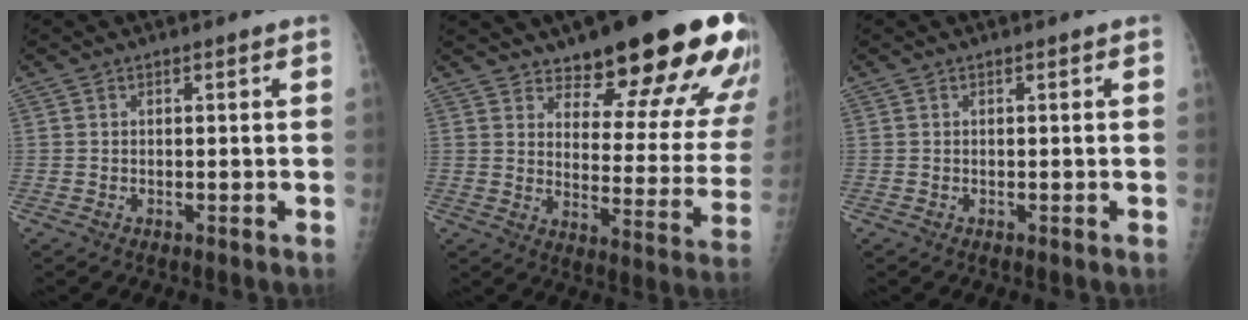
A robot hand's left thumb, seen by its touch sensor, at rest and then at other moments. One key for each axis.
{"total": 22.7, "fx": 16.4, "fy": 6.6, "fz": 14.2, "tx": -0.141, "ty": -0.096, "tz": 0.214}
{"total": 0.0}